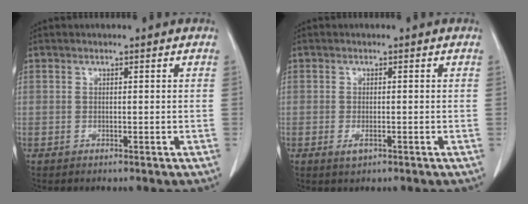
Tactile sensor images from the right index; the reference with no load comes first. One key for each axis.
{"total": 1.7, "fx": -0.7, "fy": 0.6, "fz": 1.4, "tx": -0.025, "ty": -0.003, "tz": -0.007}